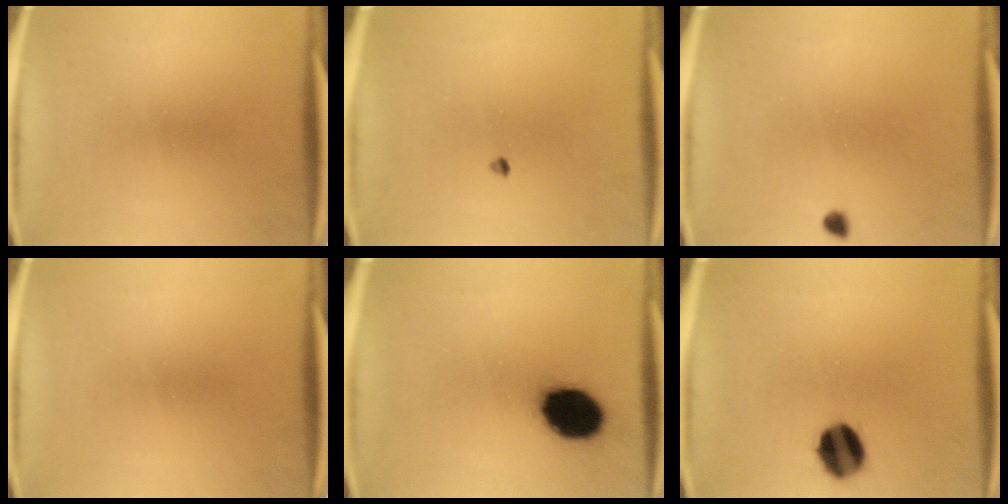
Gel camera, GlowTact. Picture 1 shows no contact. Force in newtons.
{"total": 0.7}
{"total": 1.2}
{"total": 0.0}
{"total": 14.4}
{"total": 9.9}